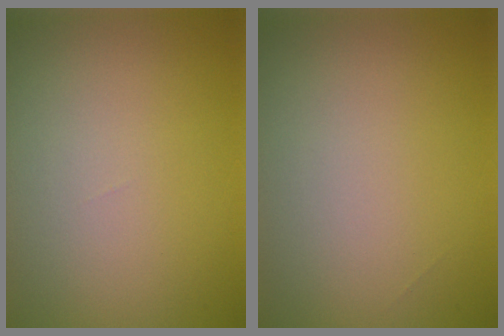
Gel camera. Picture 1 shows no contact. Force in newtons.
{"total": 0.0}